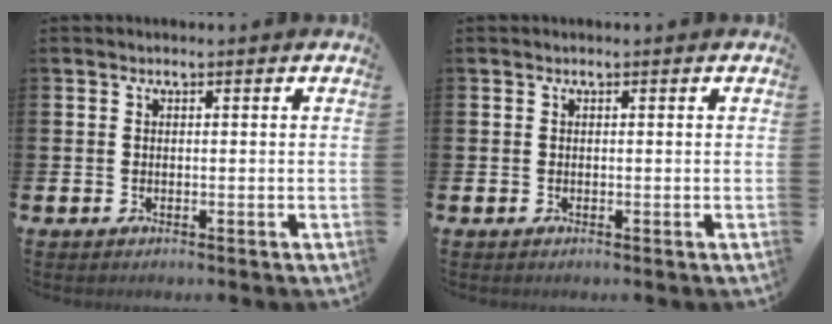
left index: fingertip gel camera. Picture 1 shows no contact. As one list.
[{"total": 0.0}]